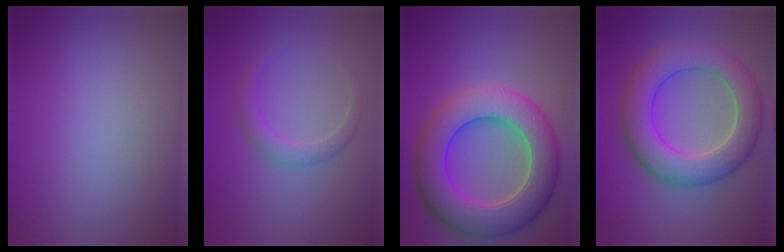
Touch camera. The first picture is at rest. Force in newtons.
{"total": 1.7, "press": 1.7, "slide": 0.2}
{"total": 9.7, "press": 9.7, "slide": 0.2}
{"total": 7.5, "press": 7.5, "slide": 0.2}